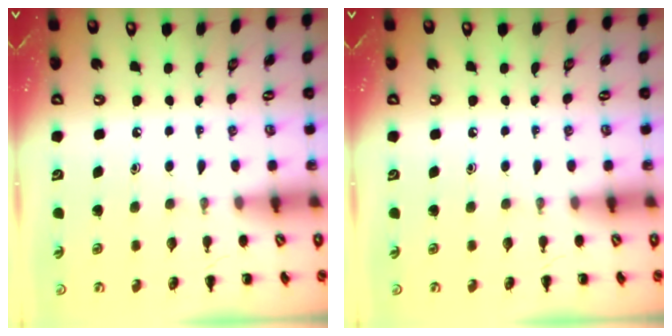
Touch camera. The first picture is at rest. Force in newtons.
{"total": 0.0}